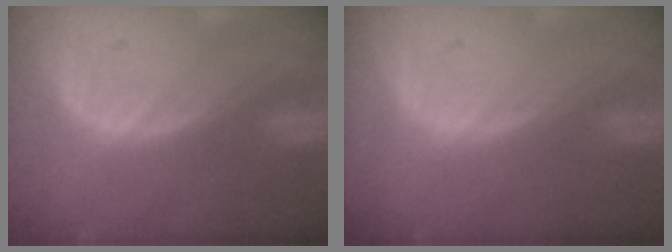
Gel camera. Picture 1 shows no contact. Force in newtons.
{"total": 0.0}